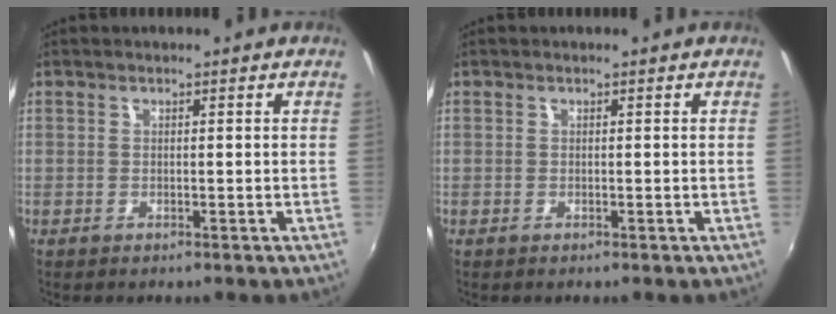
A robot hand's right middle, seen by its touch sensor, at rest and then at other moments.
{"total": 0.0}